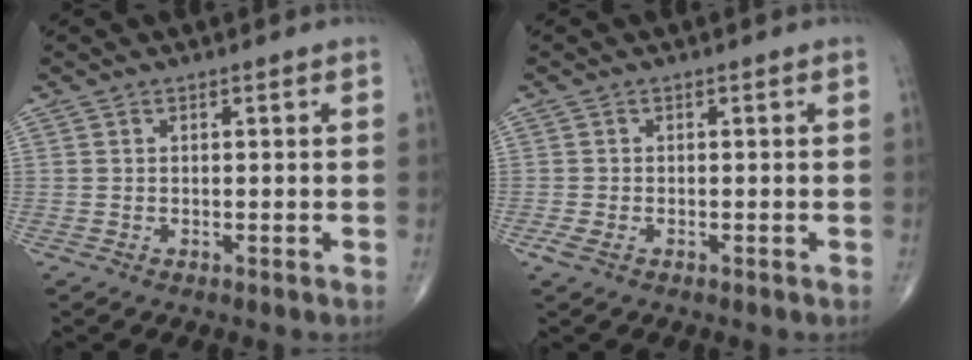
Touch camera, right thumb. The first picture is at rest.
{"total": 1.8, "force": [-0.9, 0.9, 1.2], "torque": [-0.031, -0.001, -0.017]}